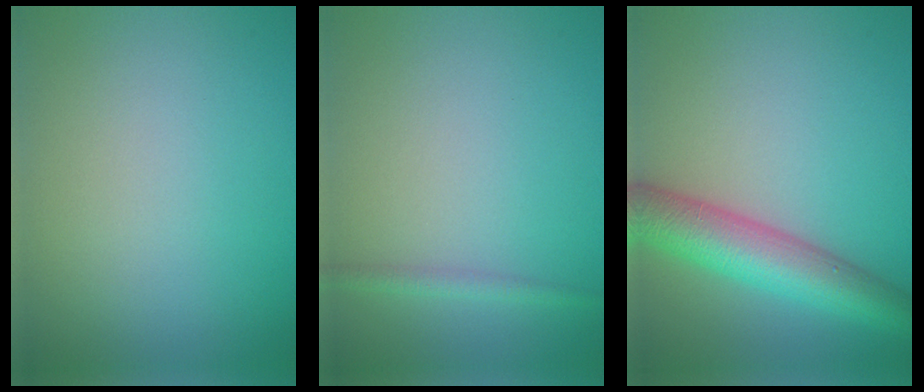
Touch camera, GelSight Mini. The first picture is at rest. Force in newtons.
{"total": 1.2, "press": 1.2, "slide": 0.1}
{"total": 6.7, "press": 6.7, "slide": 0.2}